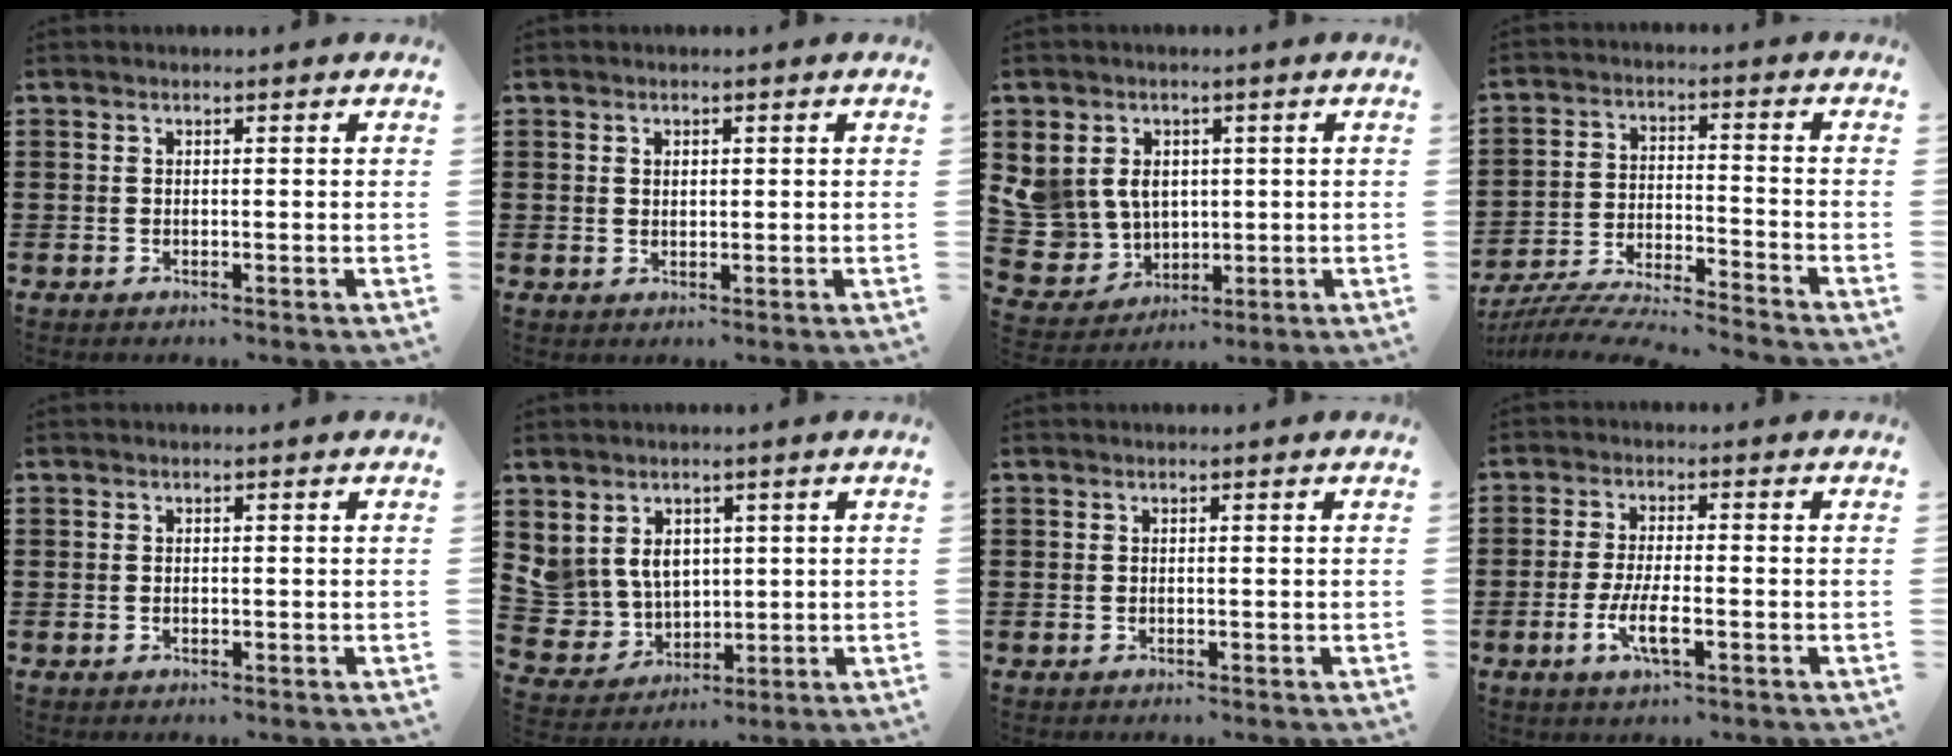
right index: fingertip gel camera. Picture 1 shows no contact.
{"total": 1.0, "force": [0.5, 0.7, 0.5], "torque": [-0.011, 0.003, 0.009]}
{"total": 7.9, "force": [1.8, 7.2, 2.8], "torque": [-0.118, -0.006, 0.034]}
{"total": 6.9, "force": [-6.7, -0.1, 1.7], "torque": [-0.040, -0.005, -0.134]}
{"total": 0.0}
{"total": 6.5, "force": [2.4, 5.6, 2.3], "torque": [-0.083, 0.001, 0.047]}
{"total": 0.0}
{"total": 5.4, "force": [-2.1, 1.3, 4.8], "torque": [-0.100, -0.007, -0.041]}